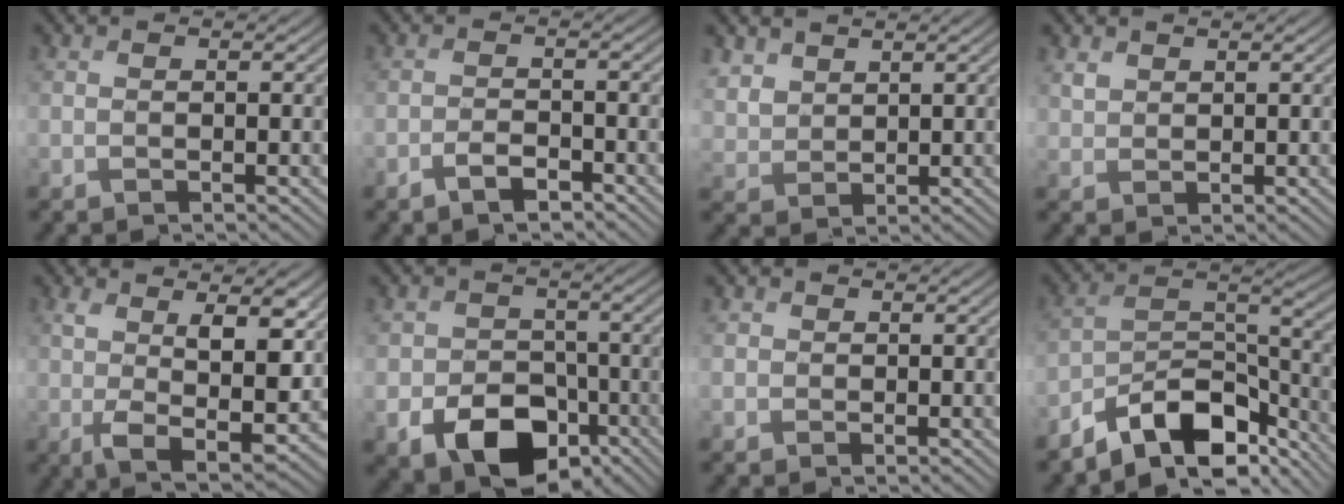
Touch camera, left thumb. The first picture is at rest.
{"total": 2.4, "force": [-1.7, 0.9, 1.4], "torque": [-0.024, 0.003, -0.035]}
{"total": 4.3, "force": [2.9, 2.7, 1.6], "torque": [-0.055, 0.001, 0.067]}
{"total": 2.0, "force": [1.5, 1.3, 0.5], "torque": [-0.015, 0.000, 0.033]}
{"total": 9.5, "force": [2.3, 4.4, 8.1], "torque": [-0.167, -0.020, 0.042]}
{"total": 10.2, "force": [-4.7, 7.1, 5.6], "torque": [-0.106, -0.026, -0.078]}
{"total": 1.3, "force": [0.2, 1.2, 0.1], "torque": [0.001, -0.002, 0.000]}
{"total": 11.0, "force": [-8.2, 4.2, 6.0], "torque": [-0.091, 0.004, -0.162]}